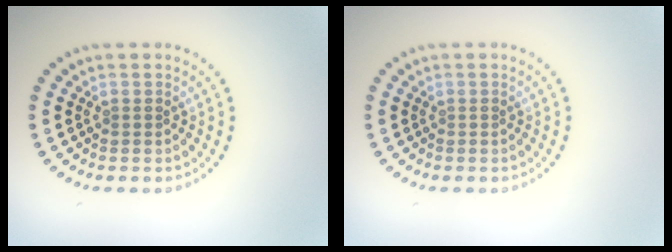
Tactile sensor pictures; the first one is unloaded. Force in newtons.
{"total": 0.0}